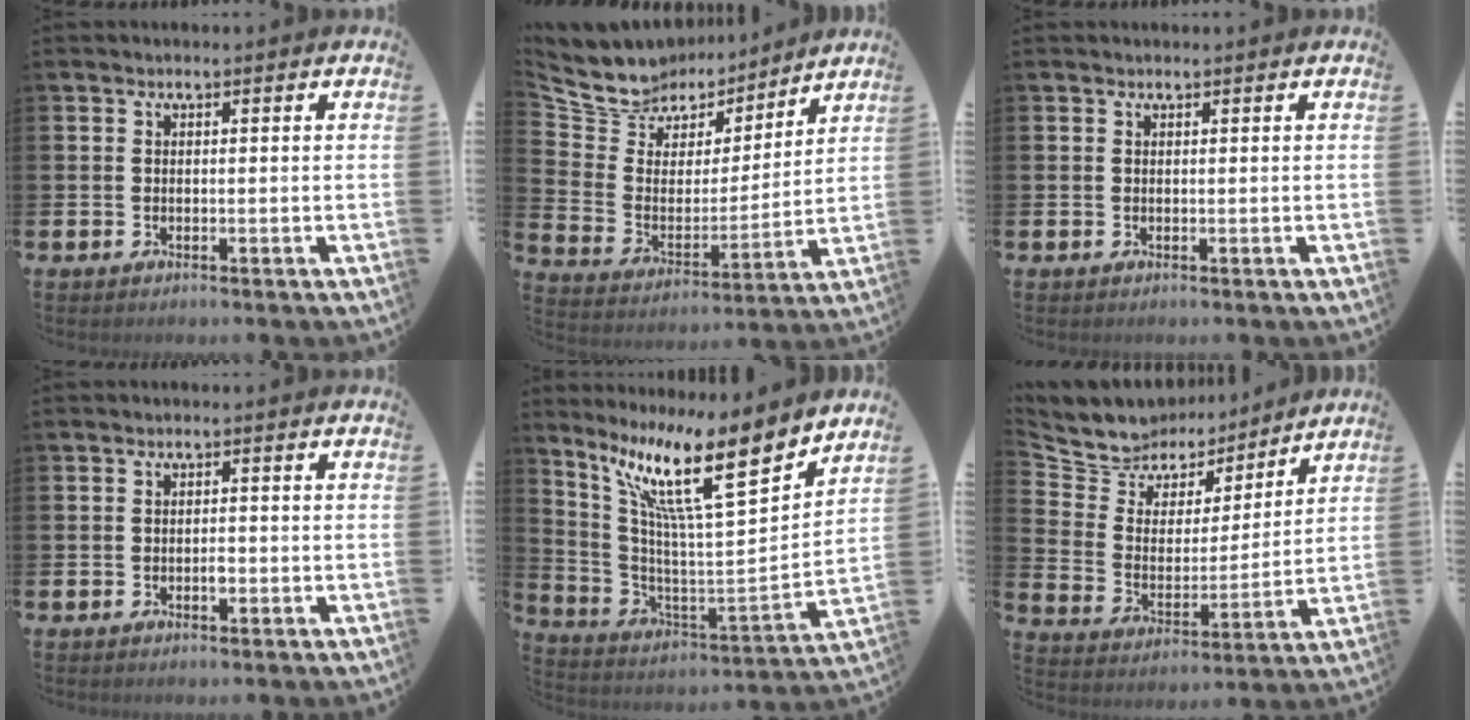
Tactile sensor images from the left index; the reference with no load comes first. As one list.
[{"total": 8.0, "force": [7.3, 3.1, -0.7], "torque": [-0.041, -0.067, 0.132]}, {"total": 0.0}, {"total": 1.2, "force": [-0.3, 0.6, 1.0], "torque": [-0.010, -0.004, -0.008]}, {"total": 14.4, "force": [9.9, 2.2, 10.2], "torque": [-0.220, -0.057, 0.157]}, {"total": 7.4, "force": [6.7, 3.2, -0.5], "torque": [-0.042, -0.059, 0.119]}]